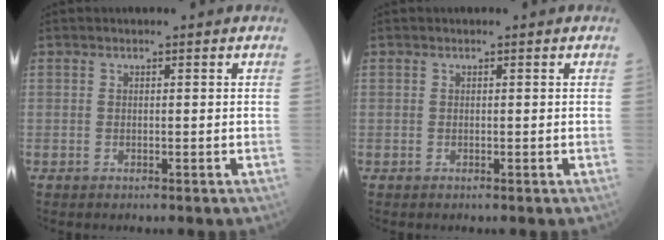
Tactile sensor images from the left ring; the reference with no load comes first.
{"total": 0.0}